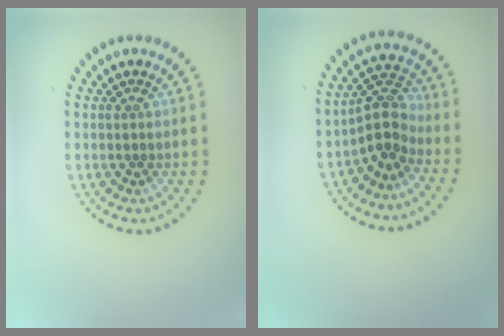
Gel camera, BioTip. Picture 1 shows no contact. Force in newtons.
{"total": 3.3, "press": 2.8, "slide": 1.7}